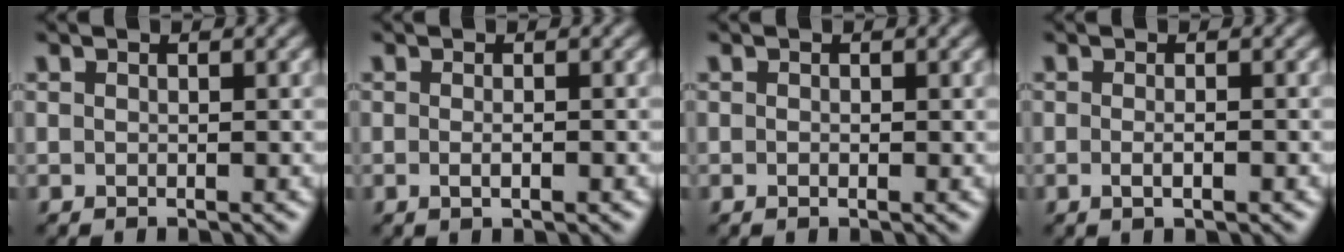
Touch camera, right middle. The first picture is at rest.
{"total": 1.5, "force": [-0.3, 0.5, 1.4], "torque": [-0.003, -0.004, -0.007]}
{"total": 0.0}
{"total": 1.9, "force": [-0.3, 0.7, 1.7], "torque": [-0.004, -0.003, -0.011]}